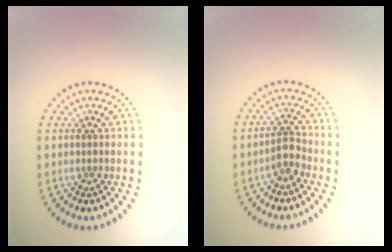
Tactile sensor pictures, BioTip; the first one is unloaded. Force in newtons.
{"total": 2.1, "press": 1.8, "slide": 1.0}